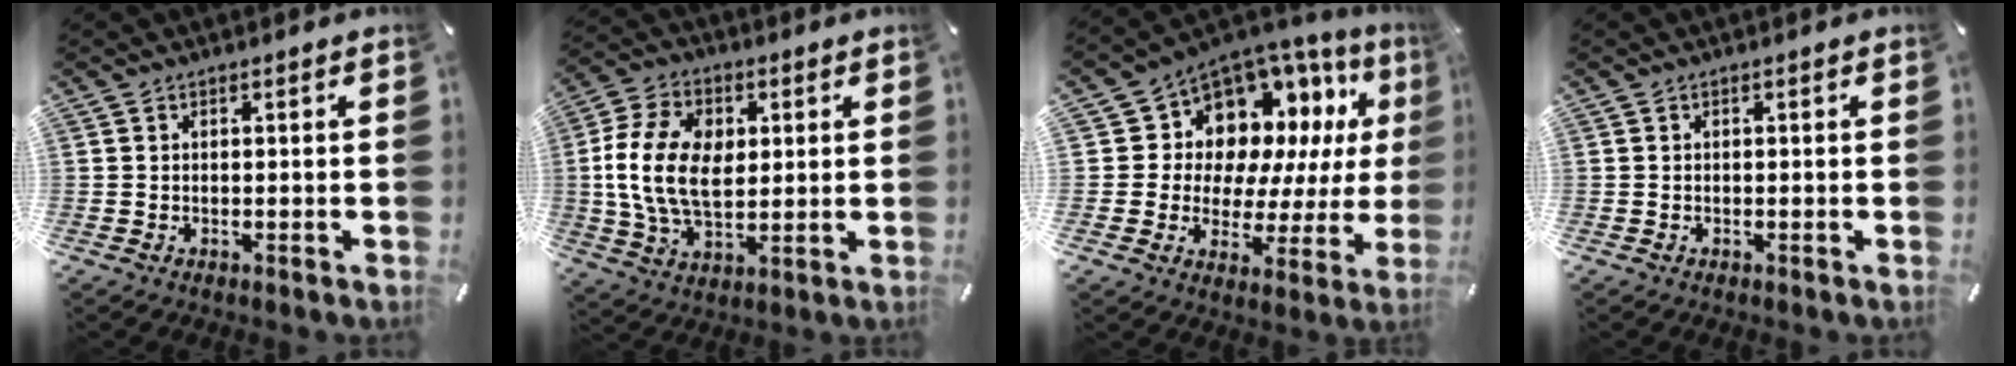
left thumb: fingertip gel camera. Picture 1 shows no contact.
{"total": 15.3, "force": [1.4, 10.6, 10.9], "torque": [-0.236, 0.015, 0.027]}
{"total": 11.0, "force": [6.0, 8.6, 3.2], "torque": [-0.064, -0.068, 0.111]}
{"total": 0.0}